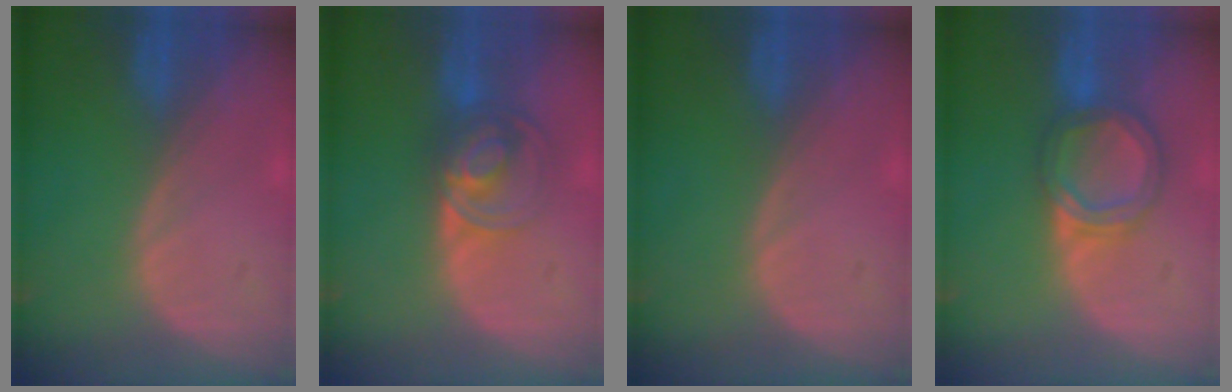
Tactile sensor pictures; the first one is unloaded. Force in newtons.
{"total": 7.5, "press": 6.2, "slide": 4.2}
{"total": 0.0}
{"total": 6.3, "press": 5.8, "slide": 2.6}